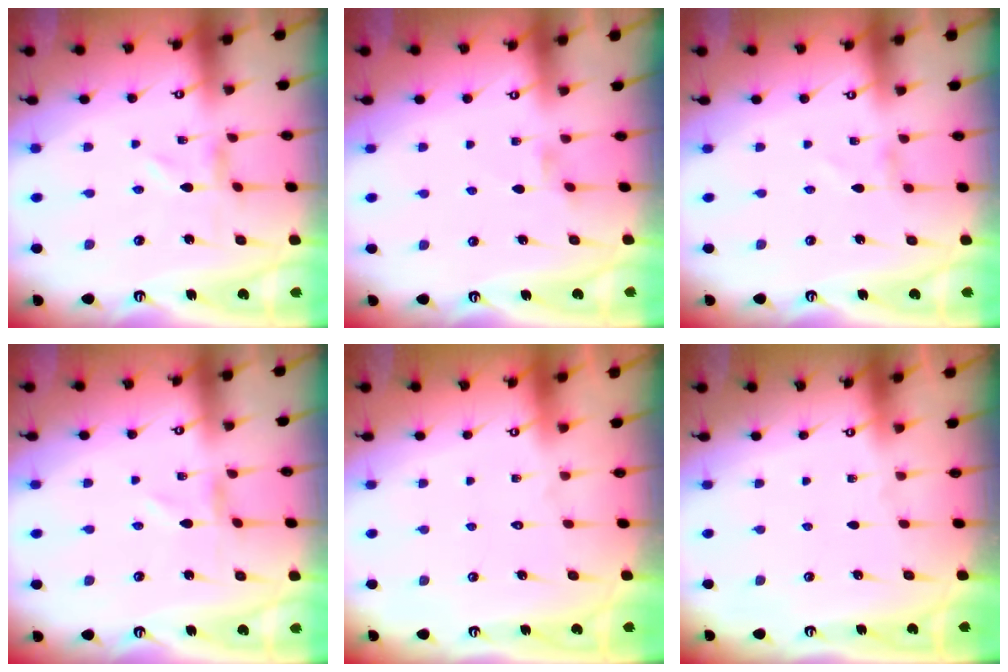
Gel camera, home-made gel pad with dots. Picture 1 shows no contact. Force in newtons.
{"total": 0.9, "press": 0.8, "slide": 0.3}
{"total": 1.1, "press": 1.1, "slide": 0.1}
{"total": 0.9, "press": 0.8, "slide": 0.1}
{"total": 1.7, "press": 1.7, "slide": 0.1}
{"total": 0.0}